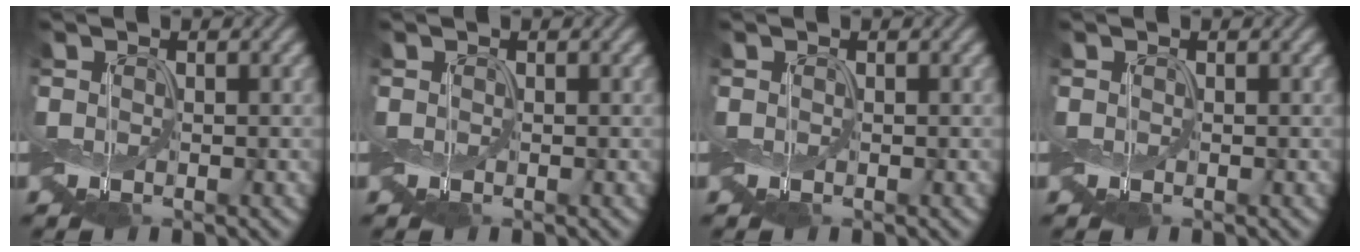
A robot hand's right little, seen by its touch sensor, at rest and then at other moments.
{"total": 0.0}
{"total": 0.0}
{"total": 0.0}